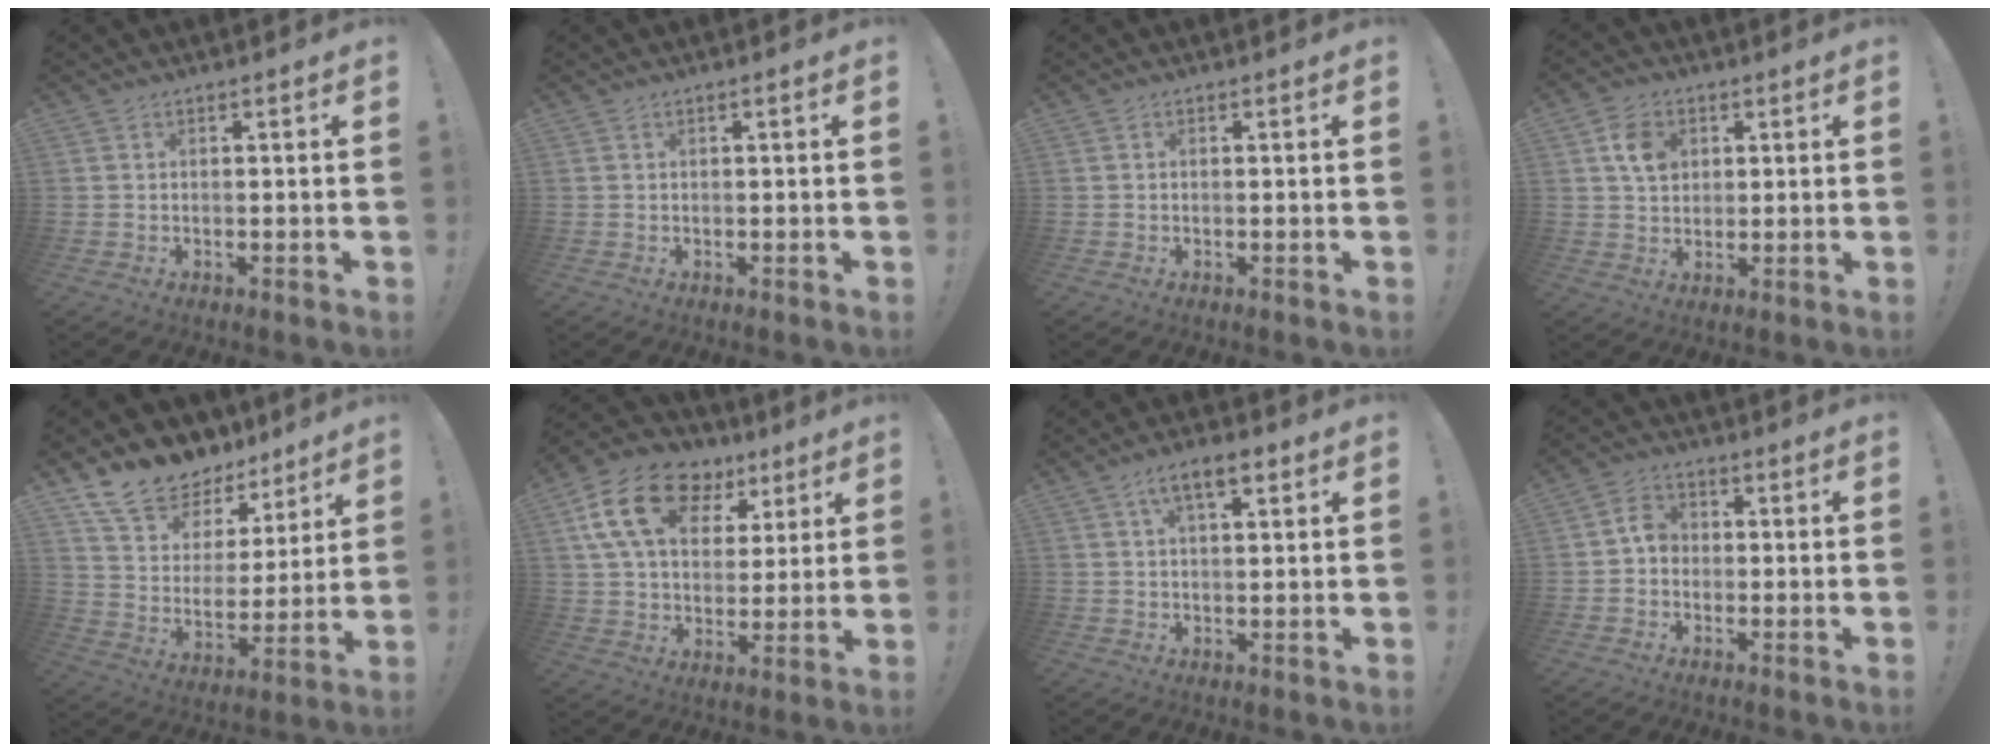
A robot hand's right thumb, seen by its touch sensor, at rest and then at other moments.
{"total": 0.6, "force": [0.1, -0.1, 0.6], "torque": [-0.009, -0.002, 0.000]}
{"total": 0.0}
{"total": 7.5, "force": [2.6, 5.8, 4.0], "torque": [-0.062, 0.005, 0.050]}
{"total": 13.9, "force": [11.7, 6.3, 3.9], "torque": [-0.078, -0.094, 0.214]}
{"total": 19.6, "force": [8.9, 12.4, 12.3], "torque": [-0.207, -0.030, 0.161]}
{"total": 6.7, "force": [3.2, 2.7, 5.3], "torque": [-0.087, -0.001, 0.053]}
{"total": 4.8, "force": [-0.8, 3.8, 2.7], "torque": [-0.048, 0.017, -0.013]}